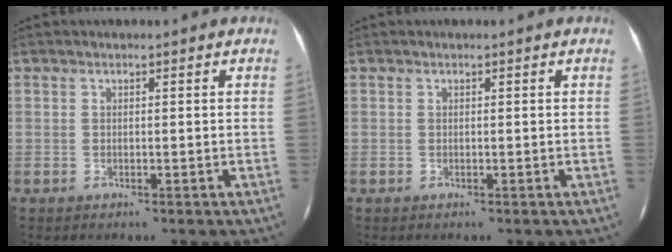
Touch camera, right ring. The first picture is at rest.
{"total": 0.0}